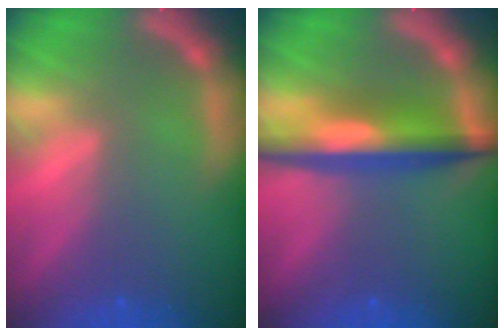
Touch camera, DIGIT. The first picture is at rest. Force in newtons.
{"total": 6.5}